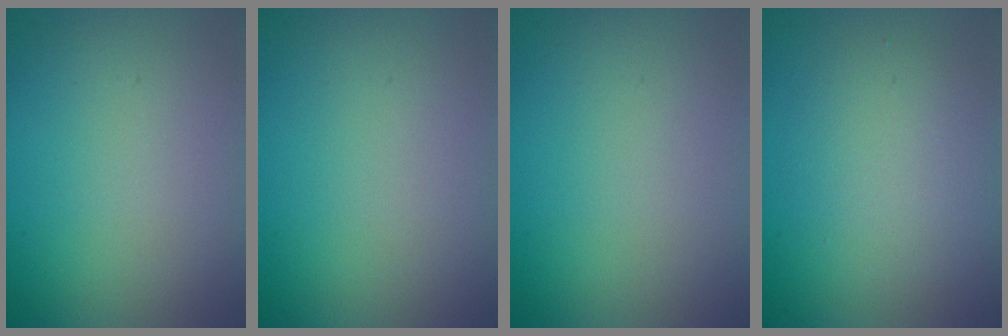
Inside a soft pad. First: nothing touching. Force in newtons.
{"total": 0.0}
{"total": 0.0}
{"total": 4.1, "press": 4.1, "slide": 0.1}